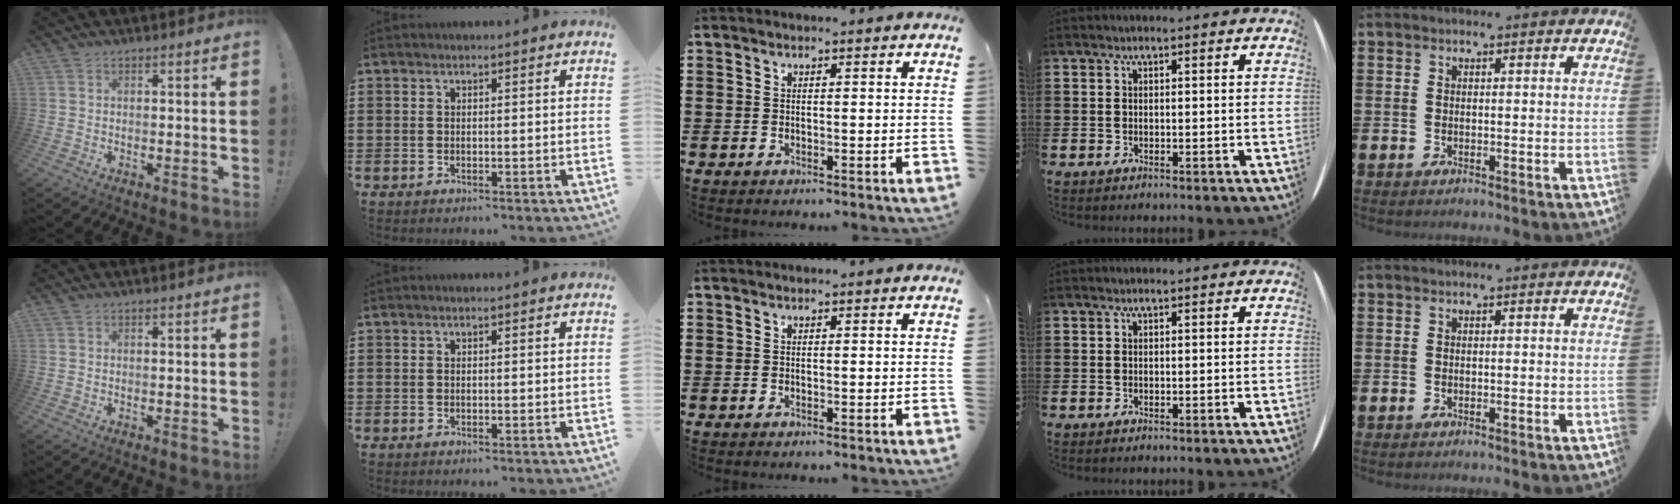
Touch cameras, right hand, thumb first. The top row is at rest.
{}